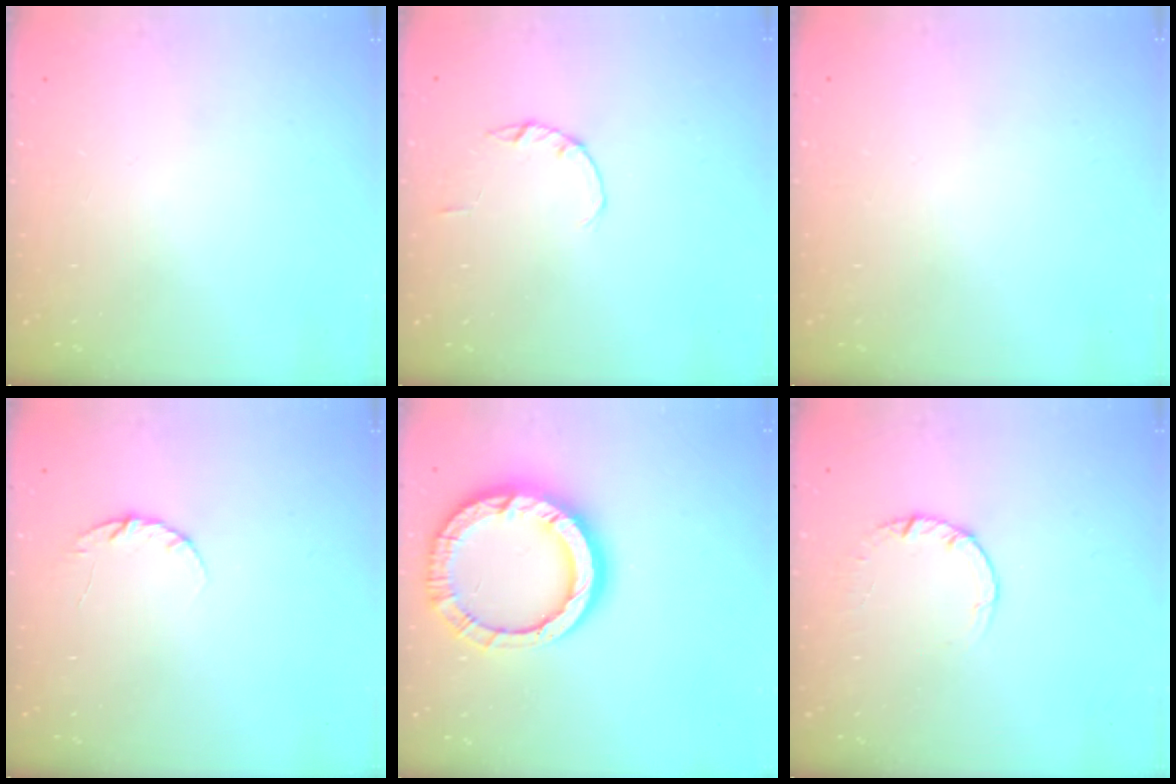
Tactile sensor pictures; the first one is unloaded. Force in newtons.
{"total": 1.0, "press": 1.0, "slide": 0.2}
{"total": 2.6, "press": 2.6, "slide": 0.2}
{"total": 4.8, "press": 4.7, "slide": 0.6}
{"total": 15.9, "press": 15.8, "slide": 2.2}
{"total": 2.5, "press": 2.5, "slide": 0.2}